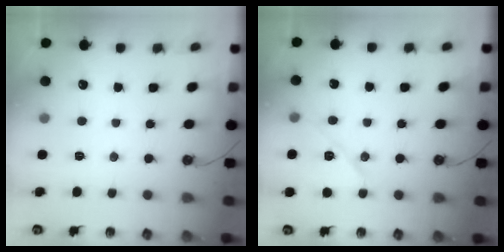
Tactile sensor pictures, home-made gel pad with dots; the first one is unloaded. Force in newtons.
{"total": 10.0, "press": 9.5, "slide": 3.0}